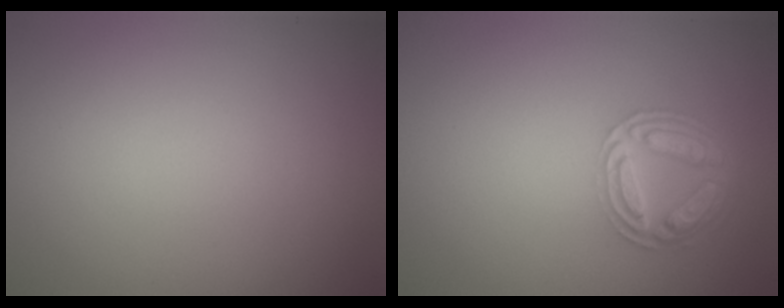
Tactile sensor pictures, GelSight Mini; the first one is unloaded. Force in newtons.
{"total": 4.3, "press": 3.4, "slide": 2.6}